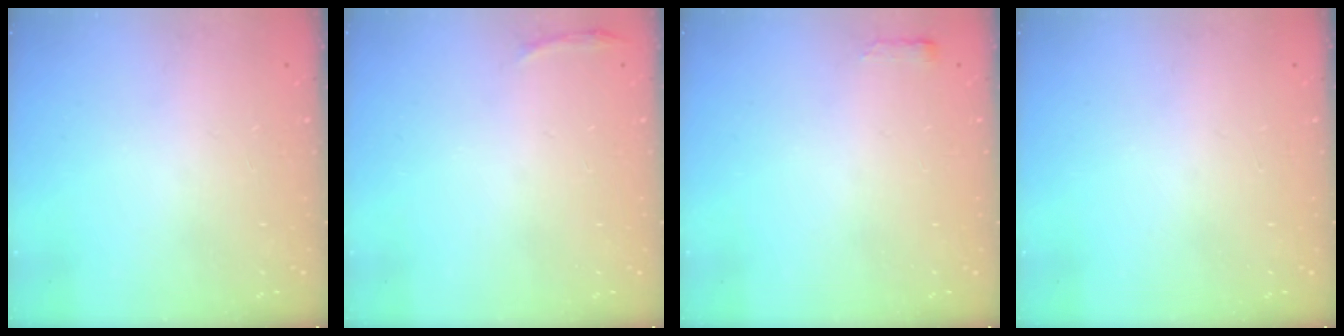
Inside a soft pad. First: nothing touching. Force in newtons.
{"total": 3.0, "press": 1.9, "slide": 2.3}
{"total": 2.4, "press": 2.4, "slide": 0.4}
{"total": 1.0, "press": 0.0, "slide": 1.0}